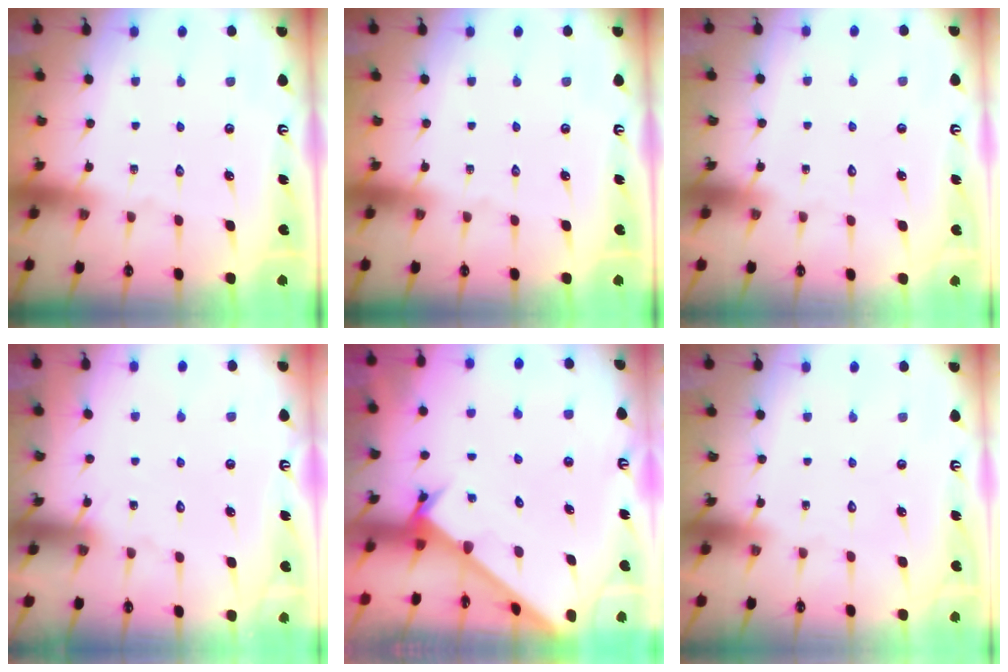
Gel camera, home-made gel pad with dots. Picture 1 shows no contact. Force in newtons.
{"total": 0.0}
{"total": 1.6, "press": 1.5, "slide": 0.1}
{"total": 3.4, "press": 3.4, "slide": 0.3}
{"total": 2.8, "press": 2.8, "slide": 0.3}
{"total": 1.6, "press": 1.6, "slide": 0.1}